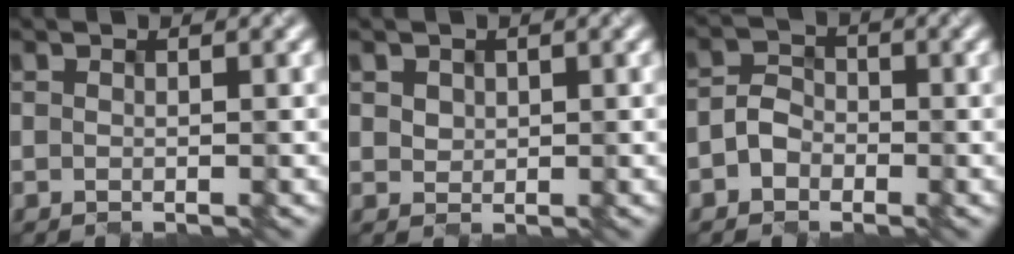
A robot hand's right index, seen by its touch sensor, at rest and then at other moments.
{"total": 1.2, "force": [0.6, 1.0, 0.2], "torque": [-0.005, 0.001, 0.011]}
{"total": 2.6, "force": [-1.4, 2.0, 1.0], "torque": [-0.014, 0.004, -0.033]}